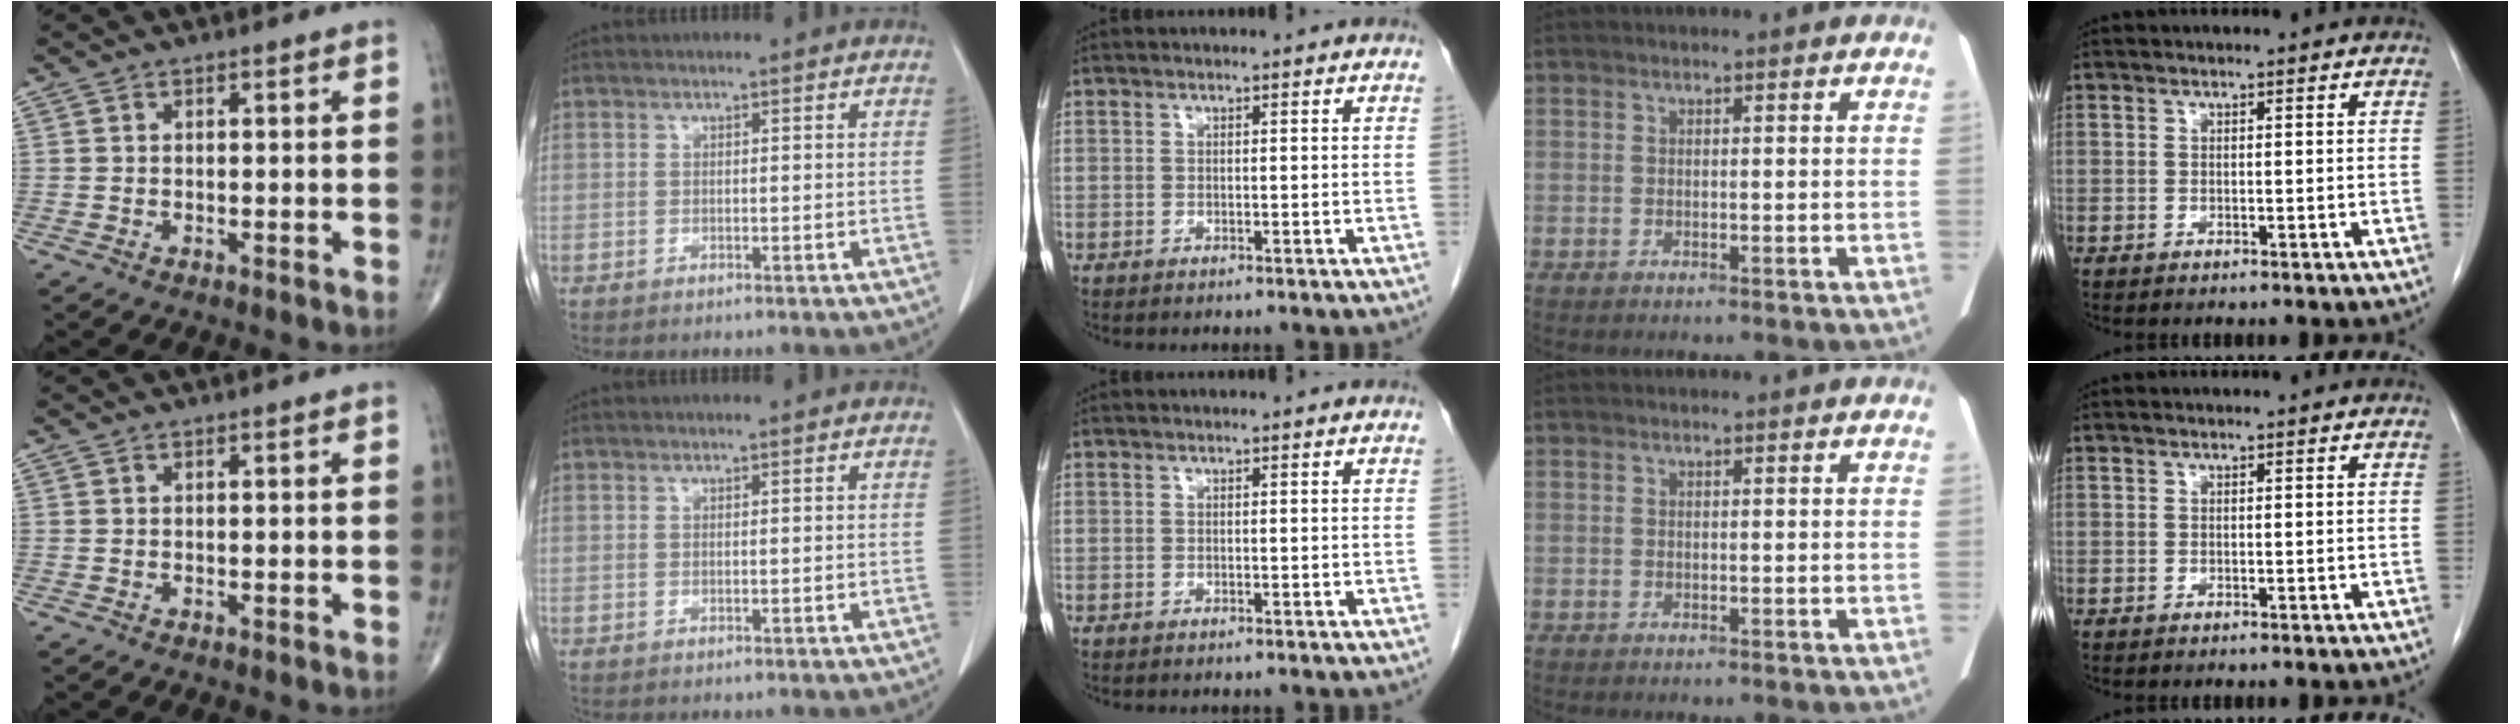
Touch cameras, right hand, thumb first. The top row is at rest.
{}